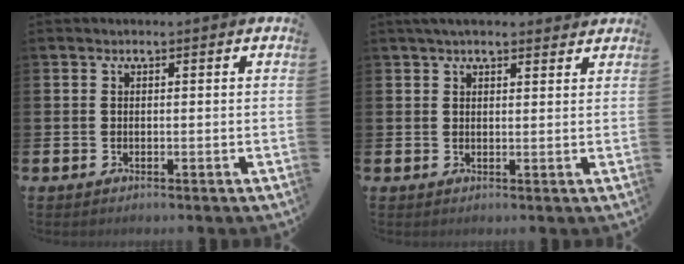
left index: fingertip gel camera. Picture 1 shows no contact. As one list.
[{"total": 3.0, "force": [2.7, 0.7, 1.0], "torque": [-0.023, -0.002, 0.048]}]